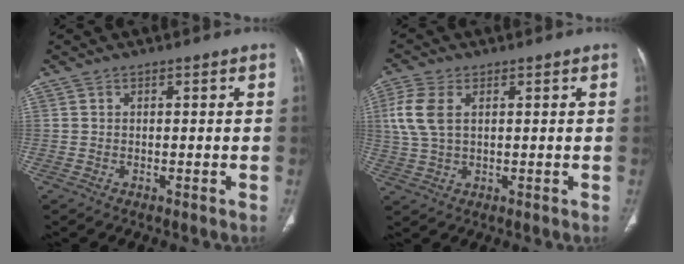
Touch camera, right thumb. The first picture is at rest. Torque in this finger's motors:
{"motor_torque": [-0.15, 1.05, 0.86, -0.14, 0.08]}